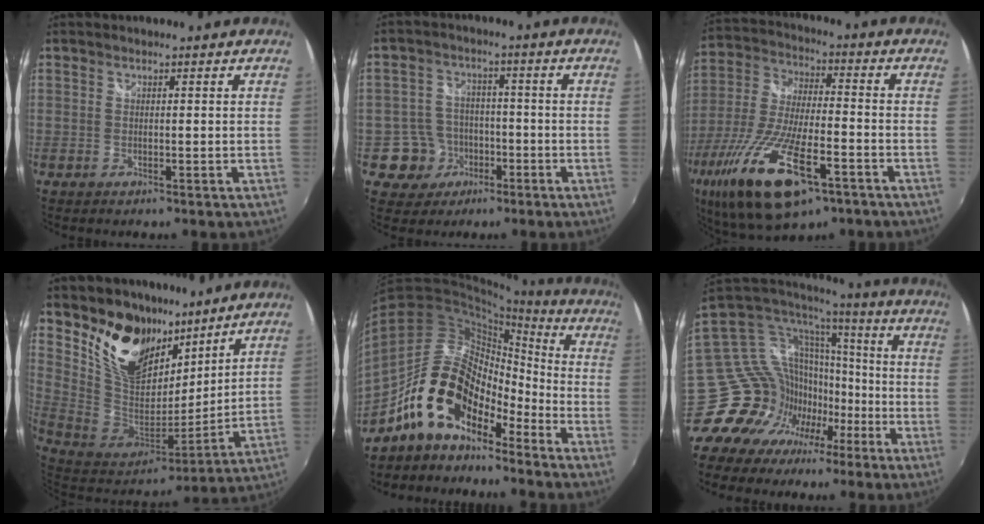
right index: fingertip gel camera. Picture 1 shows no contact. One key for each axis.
{"total": 7.9, "fx": -3.2, "fy": 7.1, "fz": 0.7, "tx": -0.034, "ty": 0.022, "tz": -0.046}
{"total": 23.9, "fx": -12.6, "fy": 8.6, "fz": 18.4, "tx": -0.383, "ty": -0.063, "tz": -0.224}
{"total": 20.1, "fx": 13.5, "fy": 11.4, "fz": 9.6, "tx": -0.203, "ty": 0.001, "tz": 0.258}
{"total": 16.5, "fx": -11.3, "fy": 8.3, "fz": 8.7, "tx": -0.161, "ty": 0.009, "tz": -0.207}
{"total": 23.3, "fx": -13.1, "fy": 16.9, "fz": 9.1, "tx": -0.209, "ty": 0.045, "tz": -0.213}